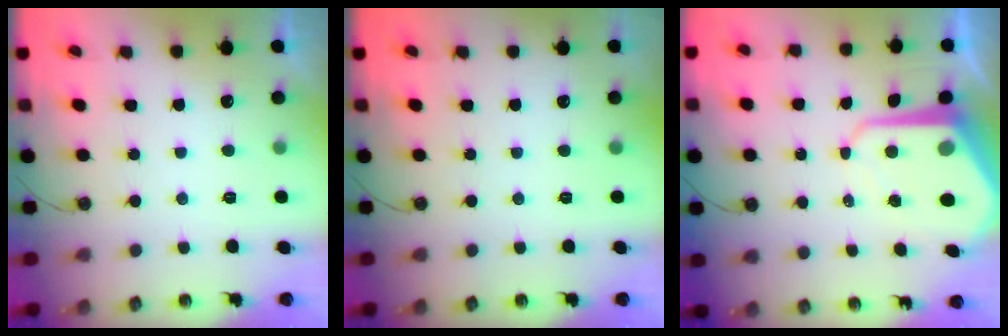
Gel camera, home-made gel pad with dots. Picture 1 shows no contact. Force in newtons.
{"total": 0.0}
{"total": 11.2, "press": 11.1, "slide": 1.0}